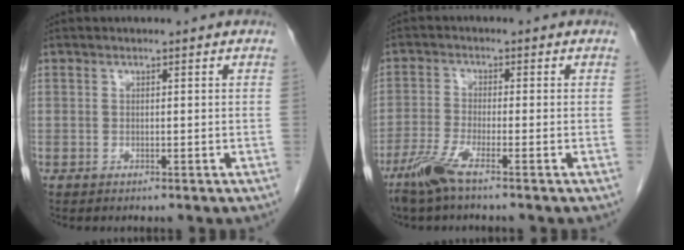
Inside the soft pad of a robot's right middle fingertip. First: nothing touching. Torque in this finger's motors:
{"motor_torque": [0.00, 0.02, 0.05, 0.06]}